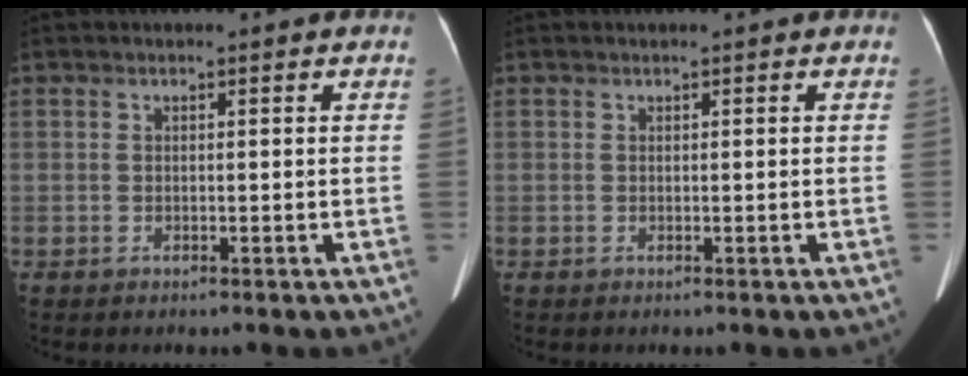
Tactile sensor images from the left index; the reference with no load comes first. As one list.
[{"total": 0.0}]